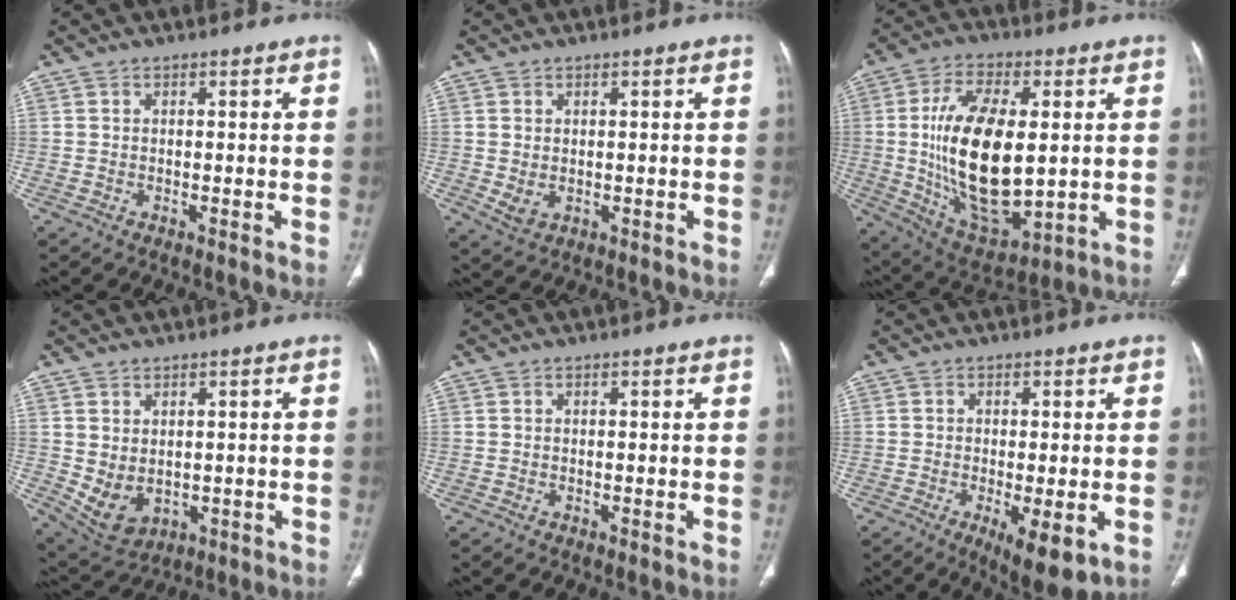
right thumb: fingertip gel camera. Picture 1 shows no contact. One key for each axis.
{"total": 2.9, "fx": 0.0, "fy": 2.2, "fz": 2.0, "tx": -0.038, "ty": -0.007, "tz": 0.012}
{"total": 21.9, "fx": 0.9, "fy": 10.7, "fz": 19.2, "tx": -0.342, "ty": -0.017, "tz": 0.030}
{"total": 7.4, "fx": -0.1, "fy": 5.3, "fz": 5.2, "tx": -0.086, "ty": -0.007, "tz": 0.026}
{"total": 0.0}
{"total": 8.0, "fx": -2.6, "fy": 2.5, "fz": 7.1, "tx": -0.107, "ty": -0.018, "tz": -0.034}